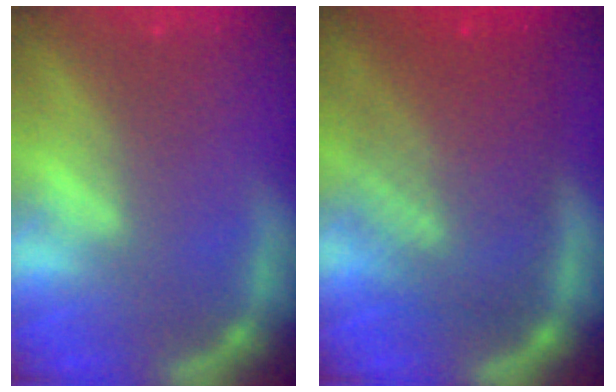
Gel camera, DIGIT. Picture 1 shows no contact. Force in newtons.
{"total": 10.1}